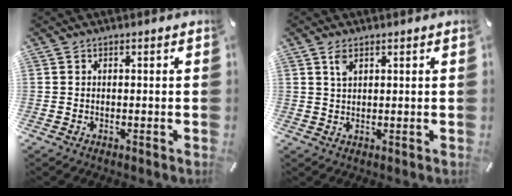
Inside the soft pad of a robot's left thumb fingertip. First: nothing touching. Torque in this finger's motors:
{"motor_torque": [0.47, 0.67, 0.43, -0.57, 0.13]}